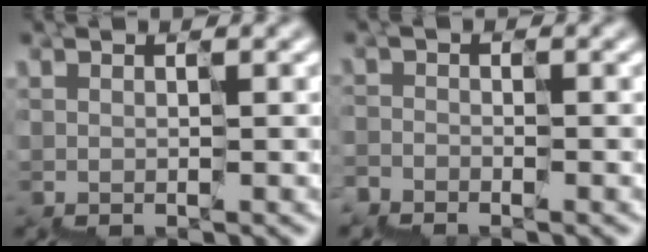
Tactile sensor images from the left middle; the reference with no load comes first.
{"total": 2.2, "force": [-1.8, -0.4, -1.1], "torque": [0.020, -0.010, -0.045]}